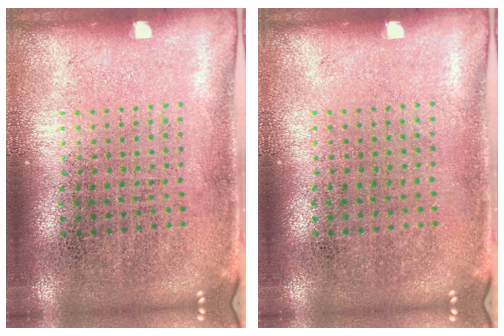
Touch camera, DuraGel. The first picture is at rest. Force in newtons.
{"total": 0.0}